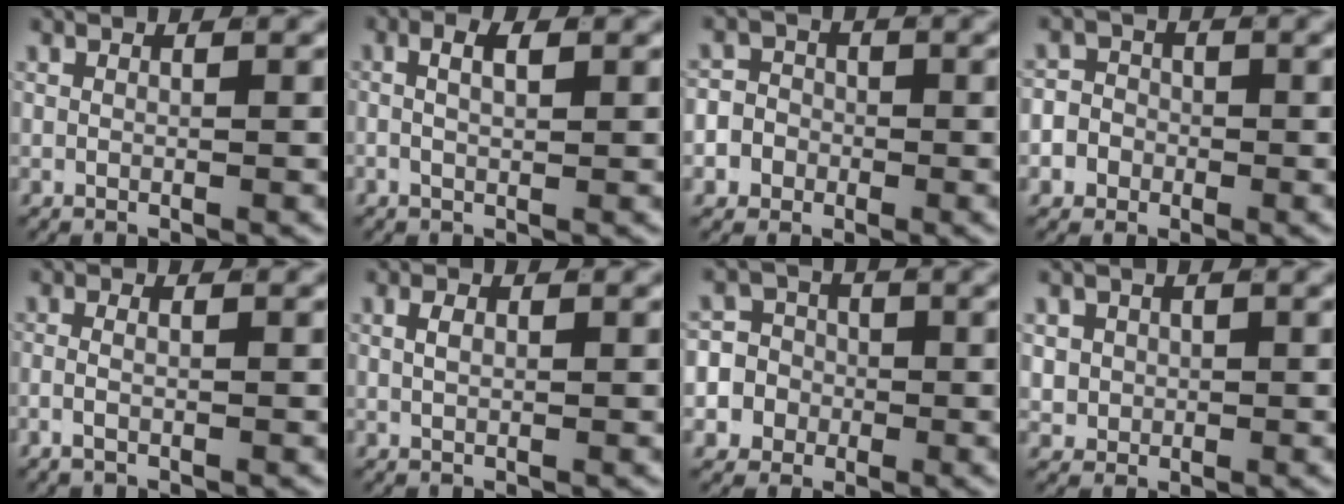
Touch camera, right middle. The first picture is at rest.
{"total": 2.1, "force": [0.1, 0.6, 2.0], "torque": [-0.033, 0.003, -0.002]}
{"total": 6.3, "force": [-1.7, 5.9, 1.5], "torque": [-0.029, -0.009, -0.043]}
{"total": 5.4, "force": [-1.5, 5.0, 1.3], "torque": [-0.023, -0.004, -0.039]}
{"total": 1.6, "force": [-1.0, 0.3, 1.3], "torque": [-0.032, -0.005, -0.017]}
{"total": 0.9, "force": [0.1, 0.3, 0.8], "torque": [-0.014, -0.001, 0.005]}
{"total": 12.3, "force": [-3.4, 11.6, 2.7], "torque": [-0.093, -0.047, -0.067]}
{"total": 3.5, "force": [0.3, 3.2, 1.4], "torque": [-0.031, -0.007, 0.009]}